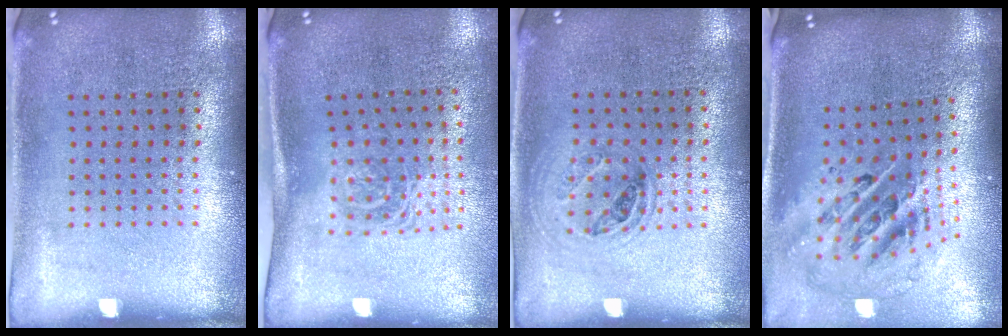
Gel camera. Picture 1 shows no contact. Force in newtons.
{"total": 1.6, "press": 1.2, "slide": 1.1}
{"total": 1.0, "press": 0.9, "slide": 0.3}
{"total": 2.8, "press": 1.9, "slide": 2.1}